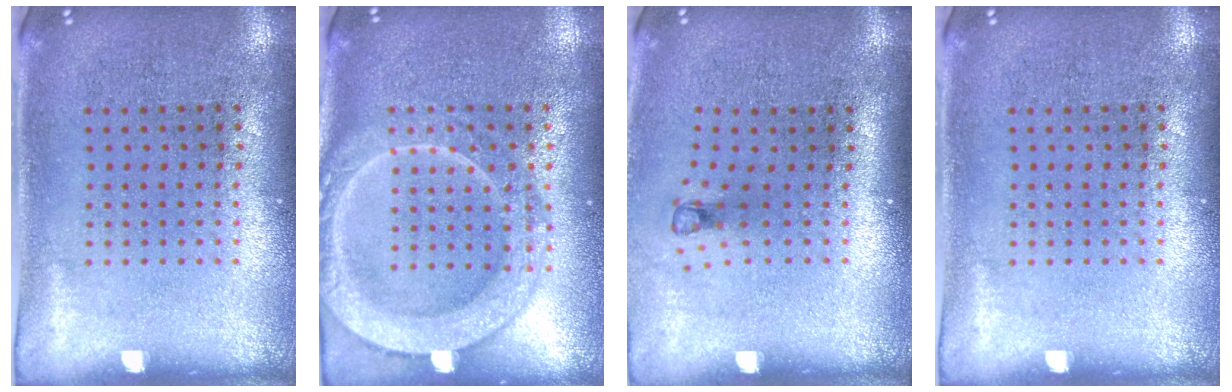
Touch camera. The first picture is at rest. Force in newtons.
{"total": 4.1, "press": 4.0, "slide": 0.5}
{"total": 0.8, "press": 0.4, "slide": 0.7}
{"total": 0.0}